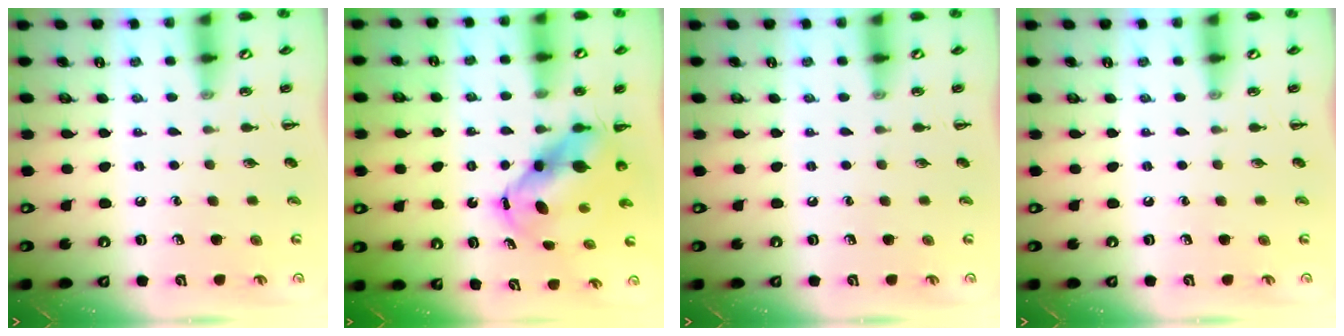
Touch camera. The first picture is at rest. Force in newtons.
{"total": 7.2, "press": 6.8, "slide": 2.4}
{"total": 0.0}
{"total": 0.0}